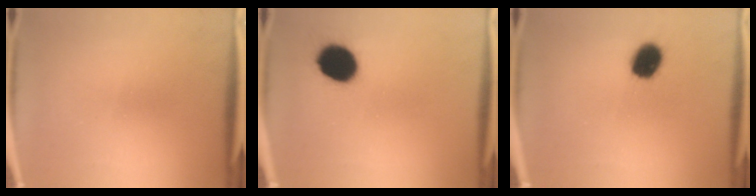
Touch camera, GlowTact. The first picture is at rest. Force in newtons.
{"total": 11.7}
{"total": 8.0}